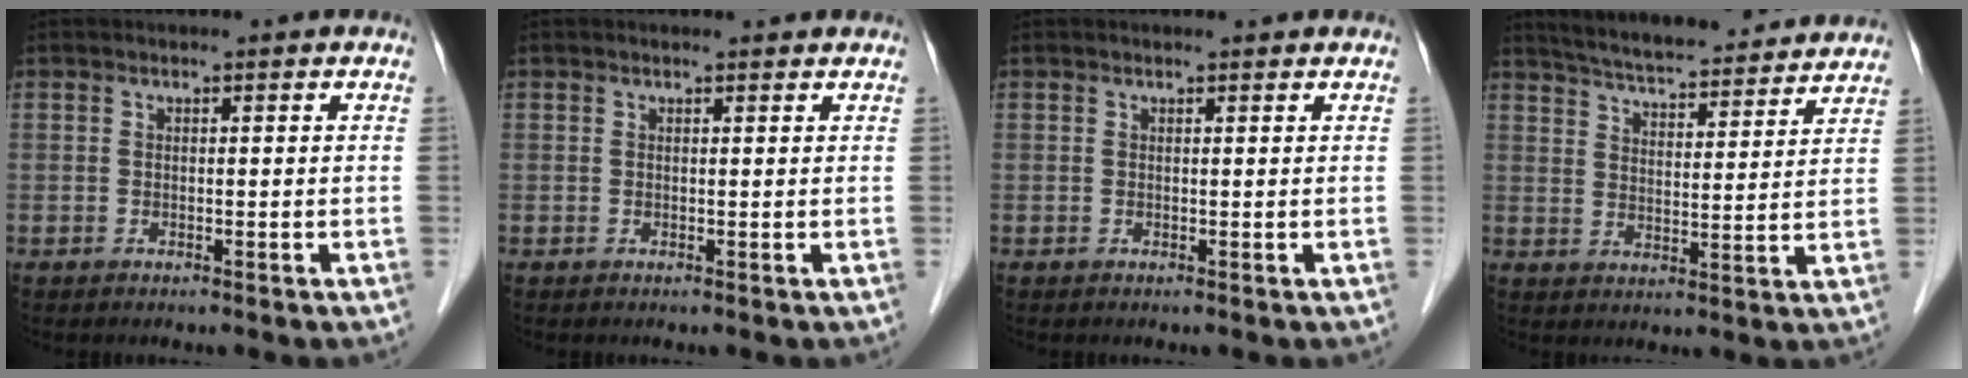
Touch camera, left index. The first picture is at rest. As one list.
[{"total": 0.8, "force": [0.8, 0.0, 0.1], "torque": [-0.013, -0.002, 0.007]}, {"total": 0.6, "force": [0.6, 0.0, 0.1], "torque": [-0.011, -0.001, 0.005]}, {"total": 18.3, "force": [16.9, 2.5, 6.6], "torque": [-0.100, 0.016, 0.232]}]